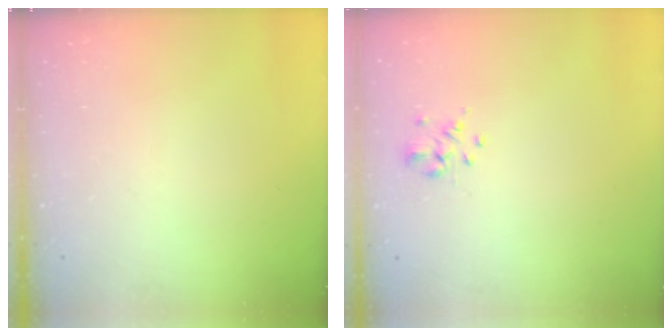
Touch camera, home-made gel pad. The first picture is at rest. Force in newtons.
{"total": 2.3, "press": 1.9, "slide": 1.2}